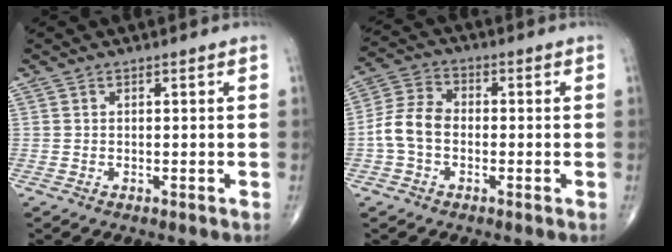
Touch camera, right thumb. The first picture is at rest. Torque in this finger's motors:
{"motor_torque": [1.38, 1.37, 0.74, -0.51, 0.07]}